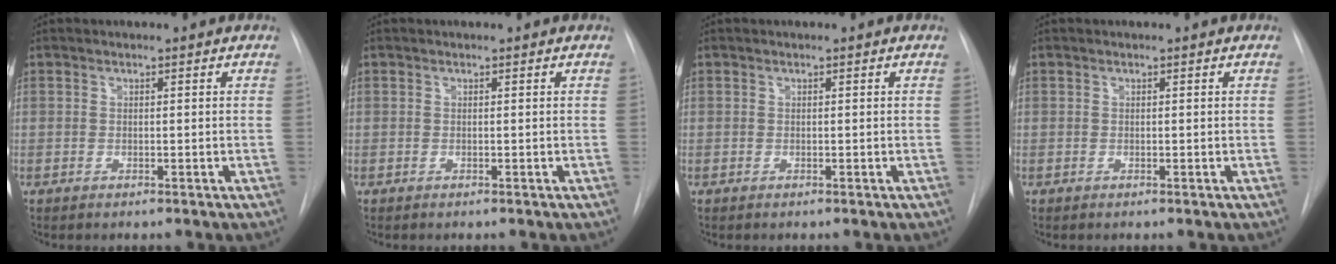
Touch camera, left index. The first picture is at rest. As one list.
[{"total": 0.0}, {"total": 0.0}, {"total": 0.0}]